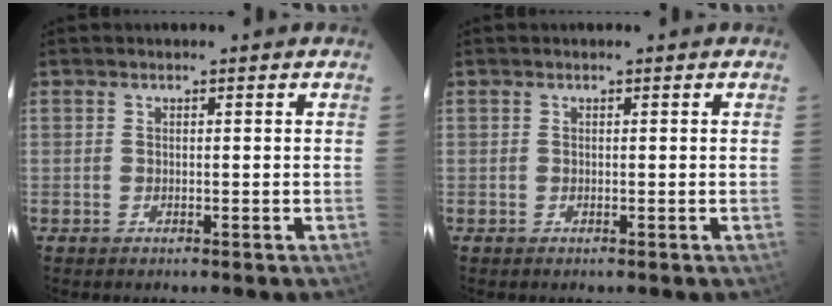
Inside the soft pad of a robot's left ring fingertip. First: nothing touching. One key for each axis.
{"total": 0.0}